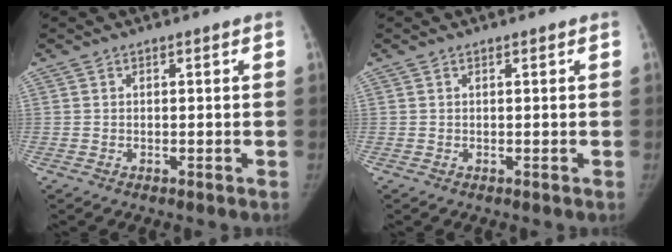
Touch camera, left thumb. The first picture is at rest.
{"total": 0.0}